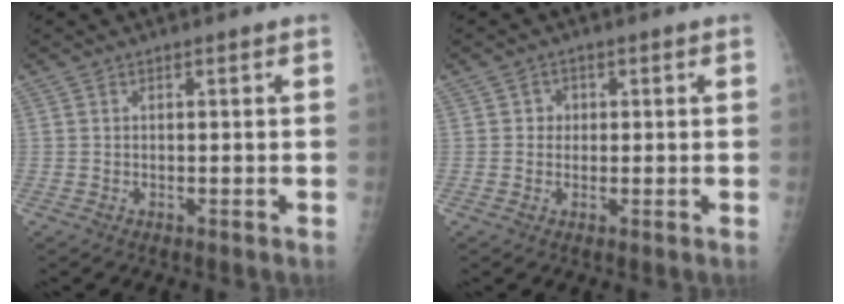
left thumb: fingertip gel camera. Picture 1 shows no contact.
{"total": 2.0, "force": [0.2, 1.9, 0.5], "torque": [0.007, 0.005, 0.000]}